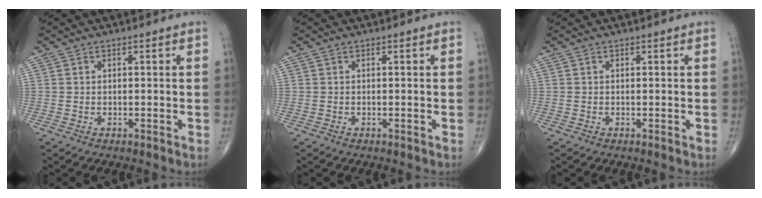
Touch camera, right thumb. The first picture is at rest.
{"total": 0.0}
{"total": 0.0}